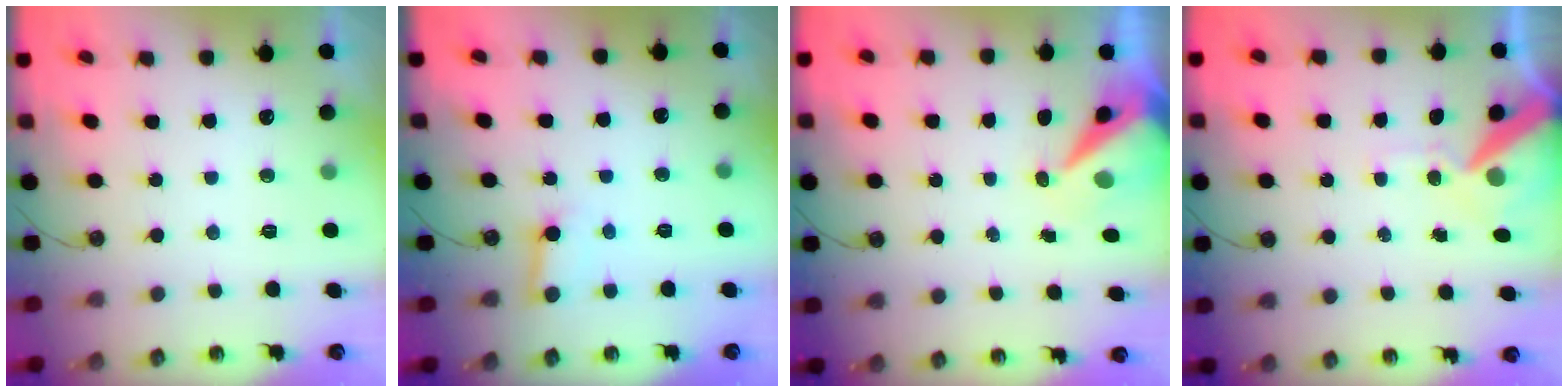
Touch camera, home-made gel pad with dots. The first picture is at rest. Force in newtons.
{"total": 3.8, "press": 3.8, "slide": 0.2}
{"total": 8.6, "press": 8.5, "slide": 1.0}
{"total": 11.7, "press": 11.6, "slide": 1.5}